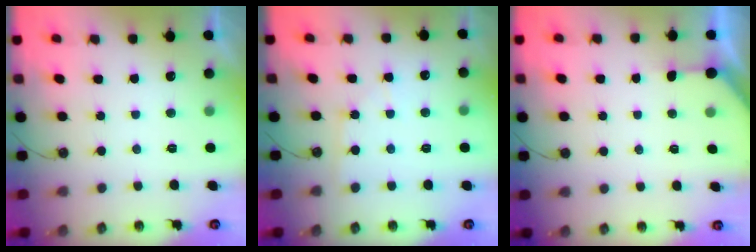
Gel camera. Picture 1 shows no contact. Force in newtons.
{"total": 3.9, "press": 3.9, "slide": 0.5}
{"total": 2.0, "press": 2.0, "slide": 0.2}